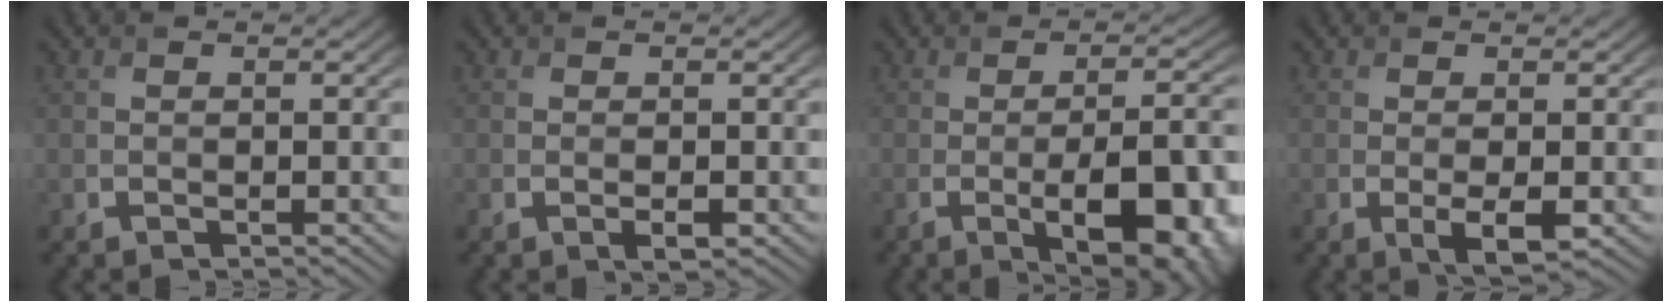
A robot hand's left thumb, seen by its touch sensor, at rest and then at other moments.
{"total": 1.1, "force": [-0.3, 0.3, 1.0], "torque": [-0.022, 0.001, -0.004]}
{"total": 10.4, "force": [-3.7, 3.3, 9.1], "torque": [-0.121, -0.008, -0.043]}
{"total": 2.4, "force": [-0.4, 0.5, 2.3], "torque": [-0.051, -0.006, -0.004]}